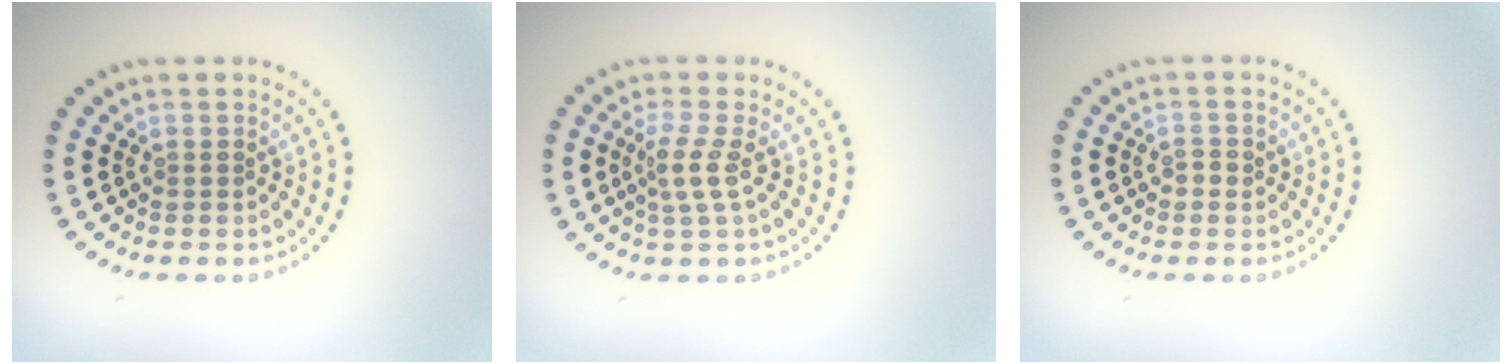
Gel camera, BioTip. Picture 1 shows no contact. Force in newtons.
{"total": 2.2, "press": 1.6, "slide": 1.5}
{"total": 1.1, "press": 1.0, "slide": 0.2}